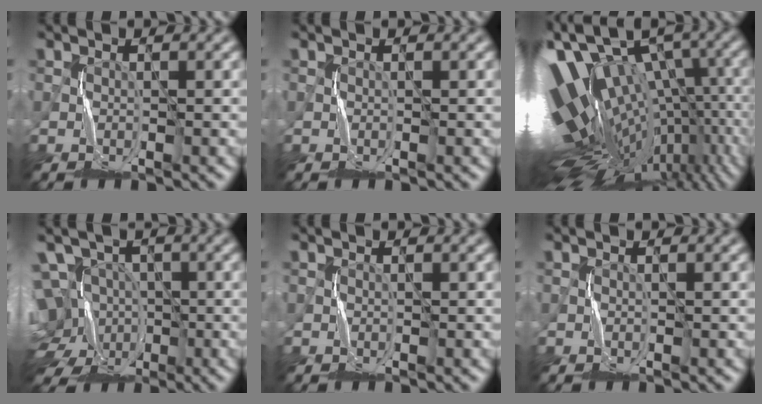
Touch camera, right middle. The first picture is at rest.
{"total": 0.0}
{"total": 16.9, "force": [-2.3, 10.2, 13.3], "torque": [-0.219, -0.009, 0.011]}
{"total": 9.4, "force": [-1.8, 7.8, 4.8], "torque": [-0.103, 0.017, -0.045]}
{"total": 0.0}
{"total": 0.0}